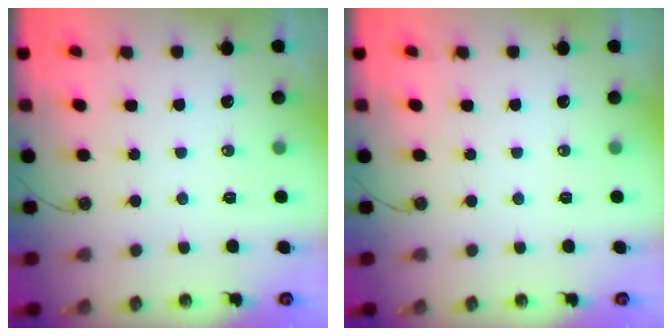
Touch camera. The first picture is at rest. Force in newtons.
{"total": 0.0}